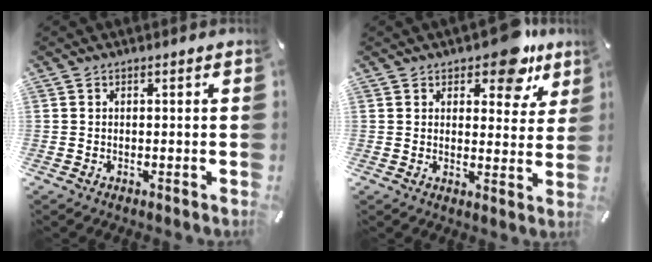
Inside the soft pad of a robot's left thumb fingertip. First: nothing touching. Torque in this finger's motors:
{"motor_torque": [1.34, 1.33, 0.81, -1.04, 0.17]}